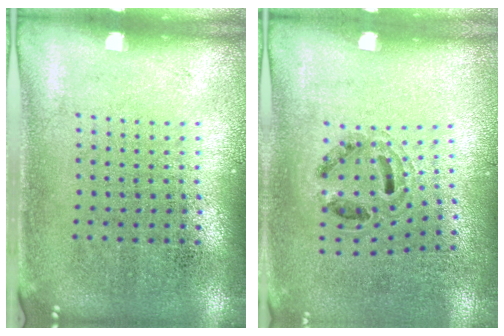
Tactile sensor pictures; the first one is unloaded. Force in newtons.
{"total": 1.0, "press": 0.8, "slide": 0.5}